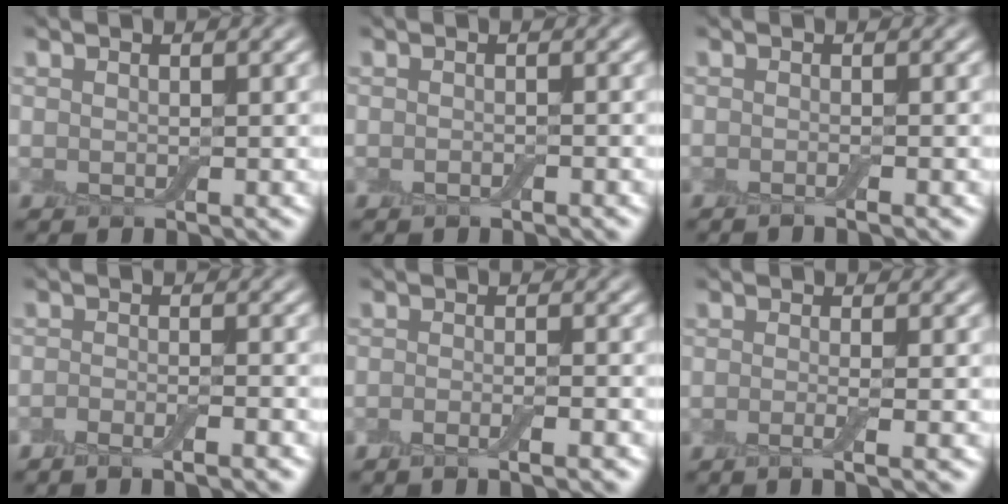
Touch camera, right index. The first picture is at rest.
{"total": 0.6, "force": [-0.4, 0.2, 0.5], "torque": [-0.009, -0.001, -0.007]}
{"total": 1.2, "force": [-0.6, 0.3, 1.1], "torque": [-0.007, -0.005, -0.014]}
{"total": 2.6, "force": [-1.8, 0.4, 1.8], "torque": [-0.034, 0.001, -0.035]}
{"total": 2.5, "force": [-1.4, 0.5, 2.0], "torque": [-0.026, 0.002, -0.029]}
{"total": 2.1, "force": [-0.5, 0.7, 1.9], "torque": [-0.022, -0.006, -0.016]}